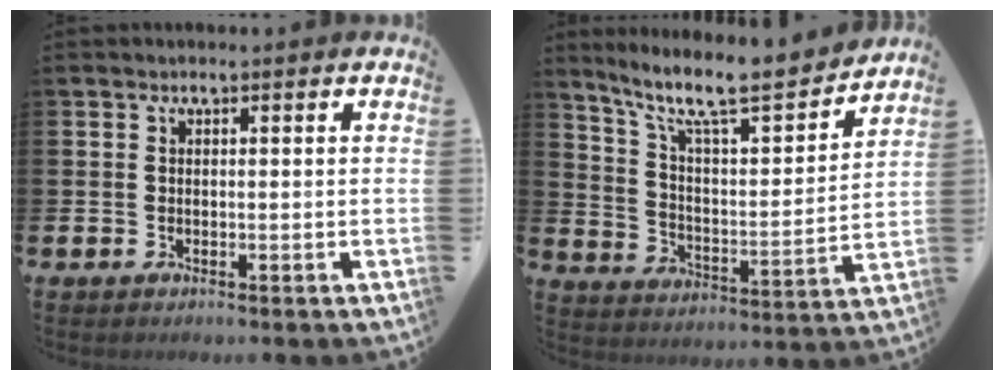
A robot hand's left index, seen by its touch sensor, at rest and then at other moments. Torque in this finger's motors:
{"motor_torque": [0.98, -1.16, 0.65, 0.21]}